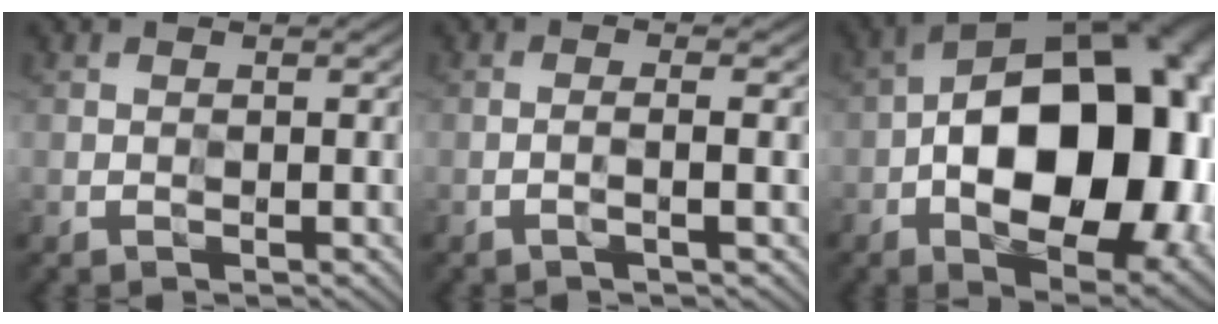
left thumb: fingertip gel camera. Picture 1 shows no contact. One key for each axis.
{"total": 1.8, "fx": -0.6, "fy": 0.3, "fz": 1.7, "tx": -0.027, "ty": 0.005, "tz": -0.011}
{"total": 20.7, "fx": -3.2, "fy": 12.6, "fz": 16.1, "tx": -0.244, "ty": -0.010, "tz": -0.043}